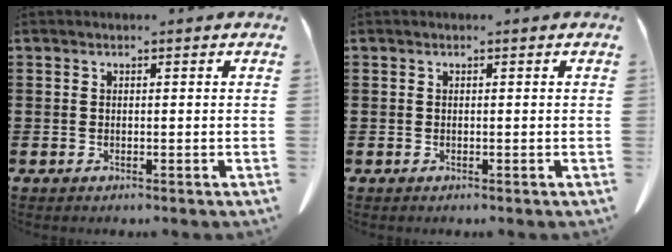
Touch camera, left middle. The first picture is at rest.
{"total": 0.0}